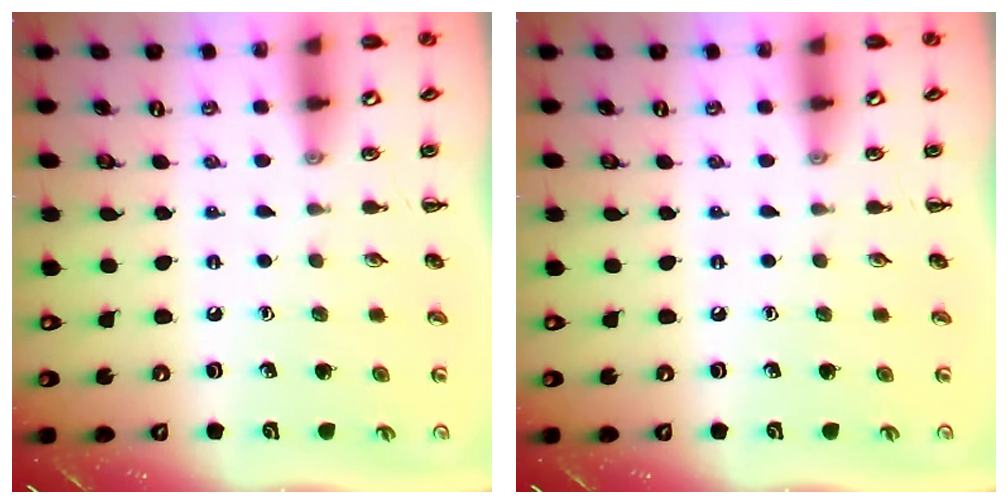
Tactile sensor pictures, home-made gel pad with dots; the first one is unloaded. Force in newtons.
{"total": 0.0}